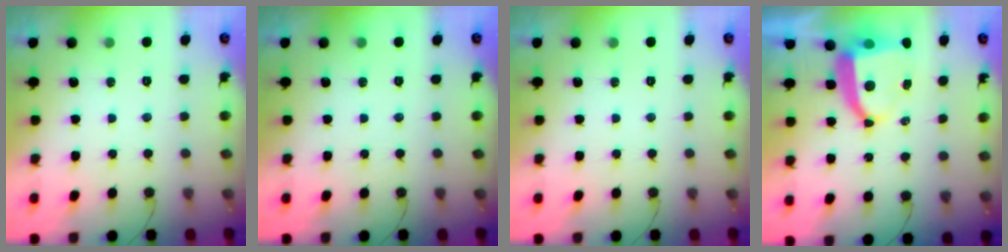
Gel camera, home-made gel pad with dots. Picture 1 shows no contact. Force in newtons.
{"total": 0.0}
{"total": 0.0}
{"total": 8.0, "press": 8.0, "slide": 0.9}